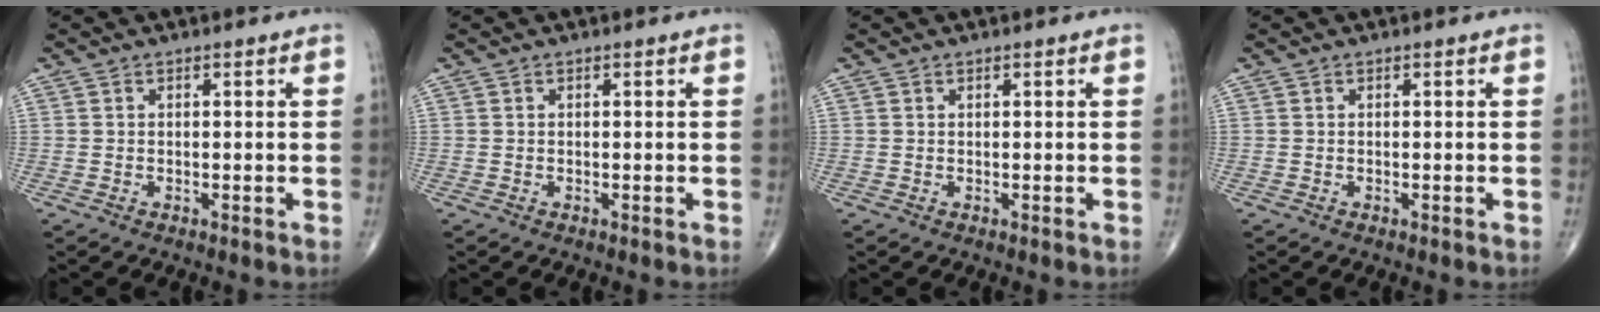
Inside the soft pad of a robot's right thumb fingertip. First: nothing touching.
{"total": 0.0}
{"total": 0.0}
{"total": 0.0}